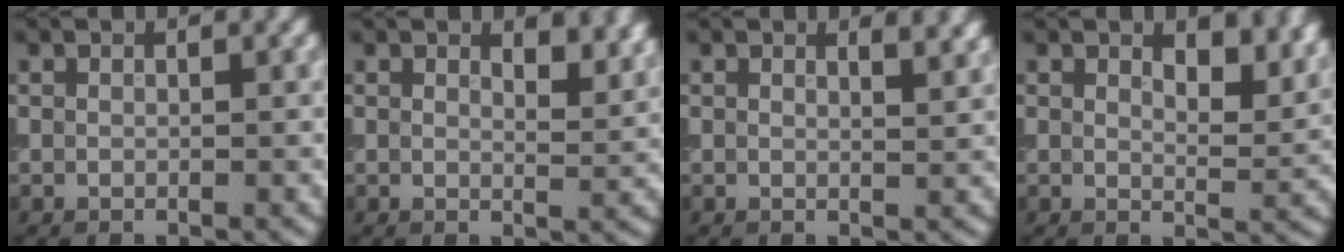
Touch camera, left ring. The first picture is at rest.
{"total": 3.0, "force": [2.1, 1.0, 1.9], "torque": [-0.021, -0.002, 0.031]}
{"total": 2.6, "force": [1.8, 1.0, 1.5], "torque": [-0.001, 0.006, 0.016]}
{"total": 4.0, "force": [2.6, 1.5, 2.7], "torque": [-0.037, -0.004, 0.036]}